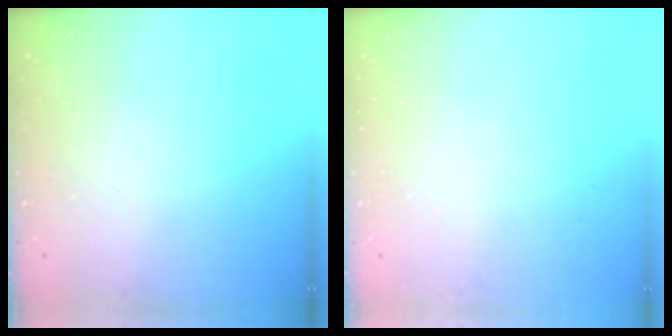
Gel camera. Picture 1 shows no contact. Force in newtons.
{"total": 0.0}